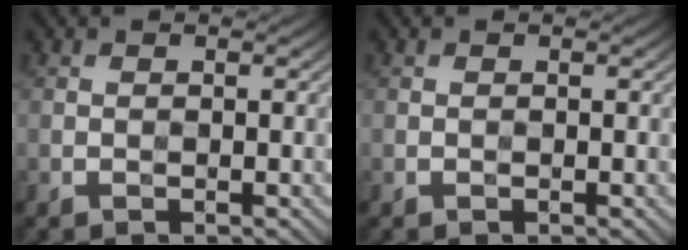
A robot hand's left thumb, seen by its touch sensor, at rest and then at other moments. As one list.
[{"total": 0.0}]